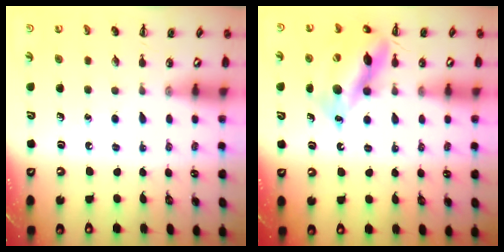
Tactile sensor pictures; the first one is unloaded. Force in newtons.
{"total": 14.4, "press": 14.3, "slide": 1.7}